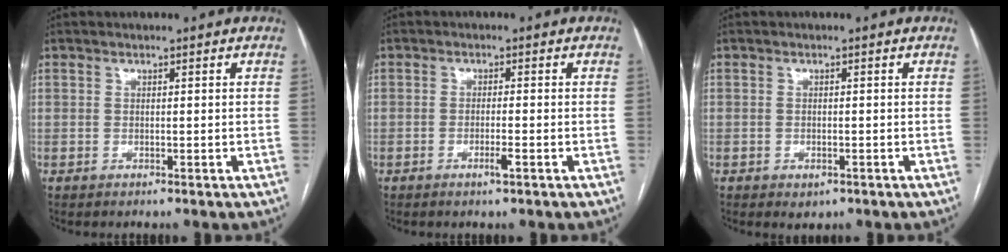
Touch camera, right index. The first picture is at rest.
{"total": 2.1, "force": [-1.2, -0.1, 1.8], "torque": [-0.029, -0.005, -0.022]}
{"total": 1.7, "force": [-0.9, 1.0, 1.1], "torque": [-0.013, 0.000, -0.004]}